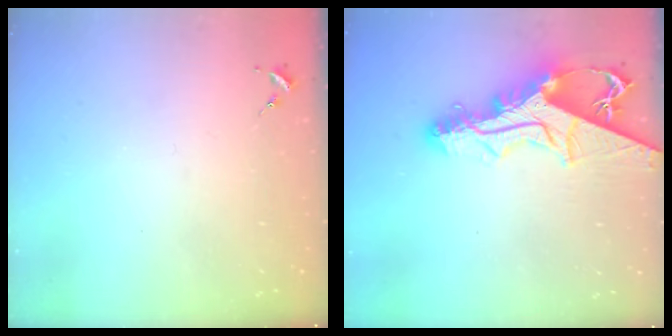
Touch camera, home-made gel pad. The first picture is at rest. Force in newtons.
{"total": 16.6, "press": 16.5, "slide": 1.4}